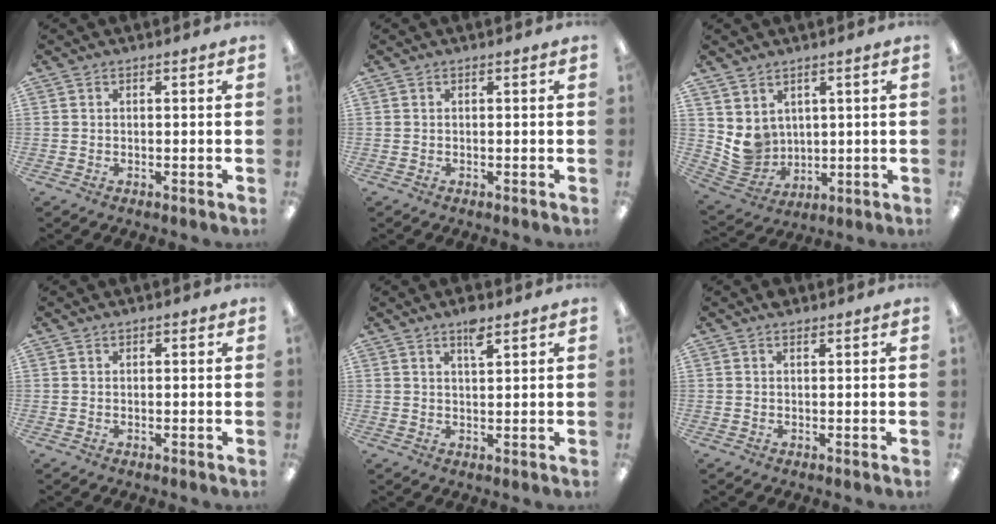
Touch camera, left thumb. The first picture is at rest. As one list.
[{"total": 0.0}, {"total": 7.0, "force": [3.3, 6.1, 1.1], "torque": [-0.046, -0.025, 0.074]}, {"total": 0.7, "force": [0.4, 0.4, 0.4], "torque": [-0.007, 0.003, 0.007]}, {"total": 4.2, "force": [3.0, 1.0, 2.7], "torque": [-0.045, -0.011, 0.050]}, {"total": 1.1, "force": [0.9, 0.4, 0.4], "torque": [-0.010, 0.000, 0.018]}]